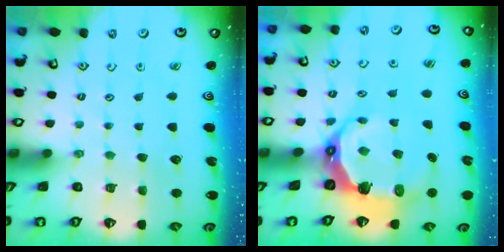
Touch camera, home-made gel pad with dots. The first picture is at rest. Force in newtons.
{"total": 10.5, "press": 8.8, "slide": 5.8}